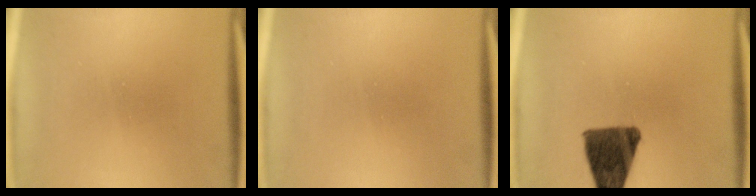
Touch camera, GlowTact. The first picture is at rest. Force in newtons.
{"total": 1.9}
{"total": 11.6}